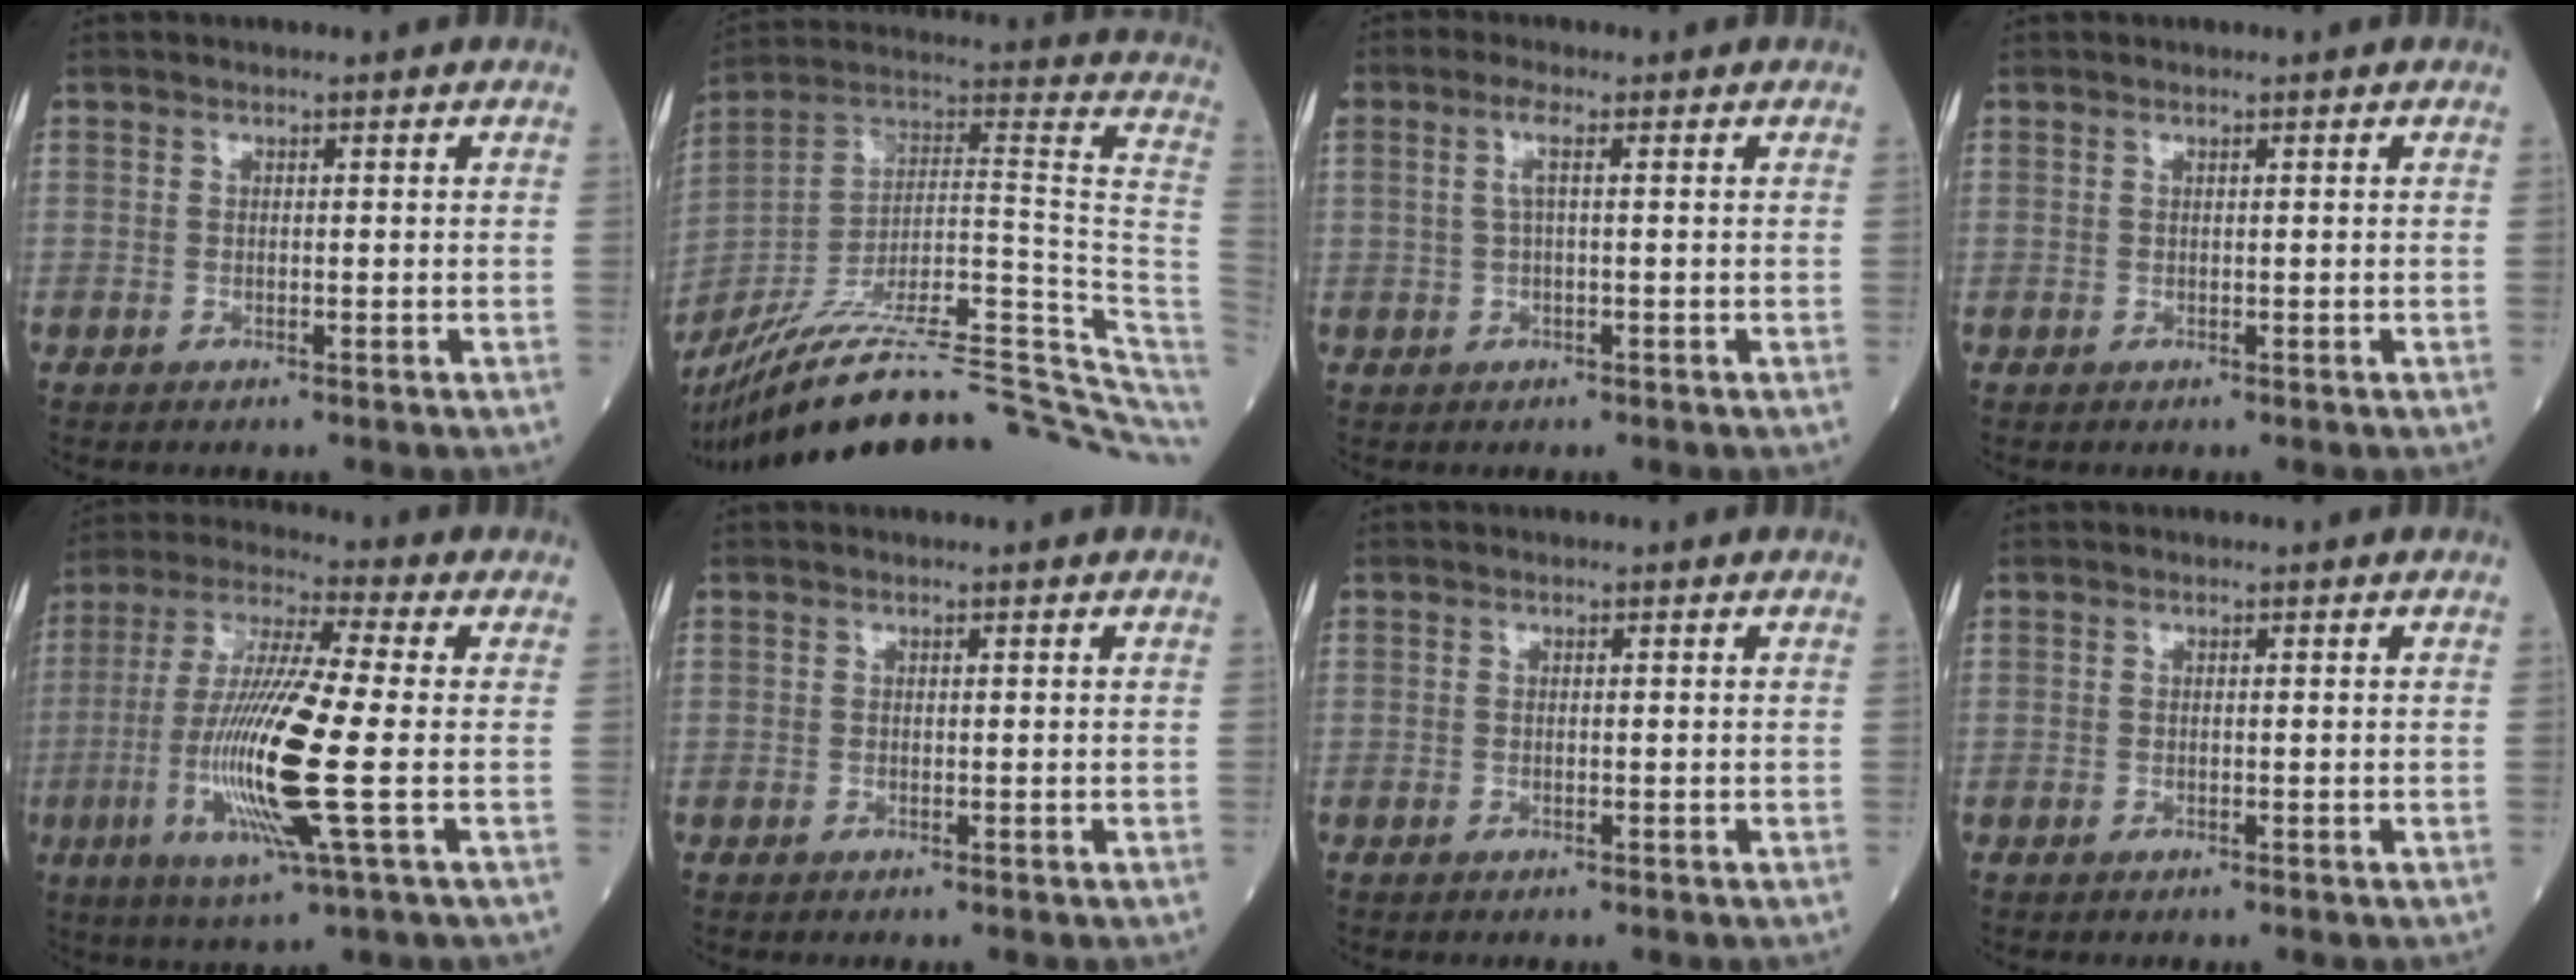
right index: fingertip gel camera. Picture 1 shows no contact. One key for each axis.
{"total": 32.4, "fx": -27.0, "fy": 3.3, "fz": 17.5, "tx": -0.177, "ty": 0.011, "tz": -0.395}
{"total": 2.3, "fx": 0.6, "fy": 0.2, "fz": 2.3, "tx": -0.056, "ty": 0.012, "tz": 0.012}
{"total": 0.0}
{"total": 16.4, "fx": -2.9, "fy": 0.5, "fz": 16.2, "tx": -0.333, "ty": -0.015, "tz": -0.061}
{"total": 0.0}
{"total": 0.0}
{"total": 0.0}